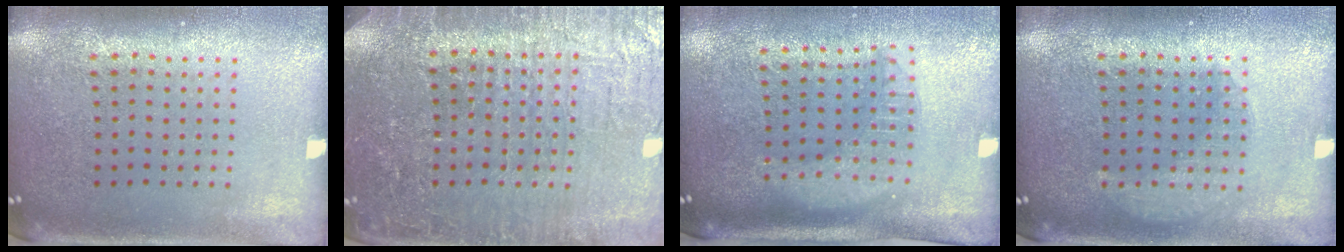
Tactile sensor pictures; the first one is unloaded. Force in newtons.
{"total": 4.4, "press": 4.2, "slide": 1.3}
{"total": 1.8, "press": 1.5, "slide": 1.0}
{"total": 1.7, "press": 1.7, "slide": 0.4}